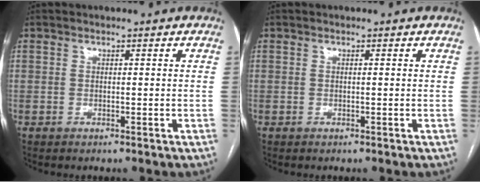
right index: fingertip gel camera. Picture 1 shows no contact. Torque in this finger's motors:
{"motor_torque": [-0.12, 0.02, 0.06, 0.01]}